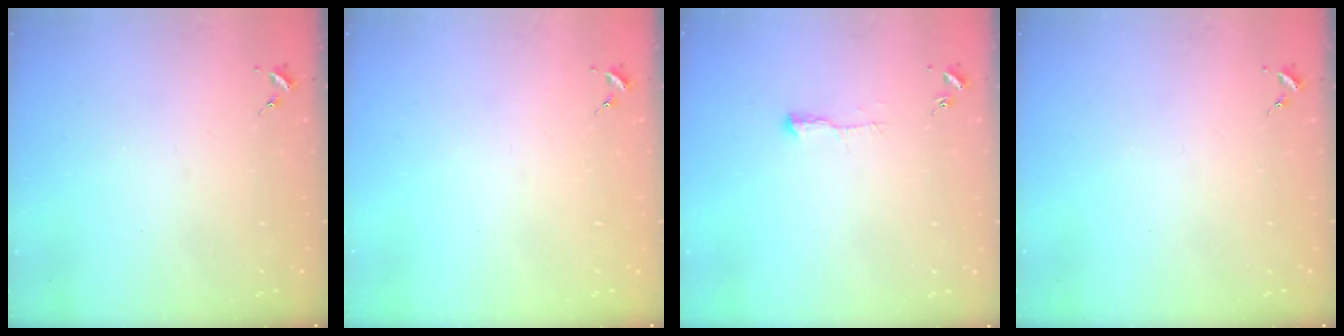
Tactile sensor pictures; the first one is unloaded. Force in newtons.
{"total": 0.0}
{"total": 4.6, "press": 4.6, "slide": 0.7}
{"total": 0.0}